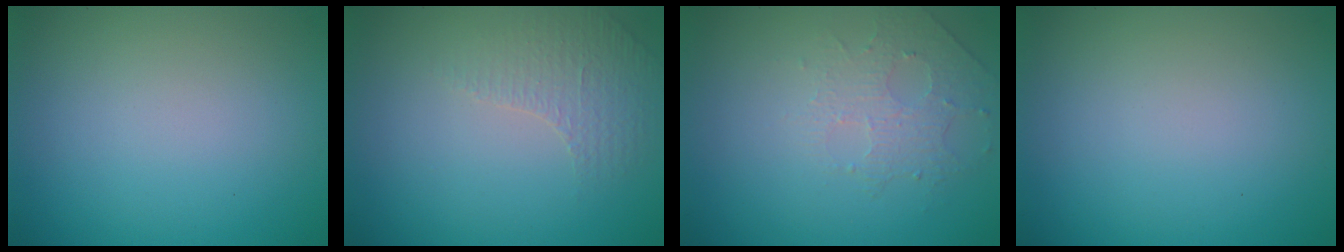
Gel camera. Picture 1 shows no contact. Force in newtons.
{"total": 1.3, "press": 0.9, "slide": 0.9}
{"total": 1.6, "press": 1.2, "slide": 1.0}
{"total": 0.0}